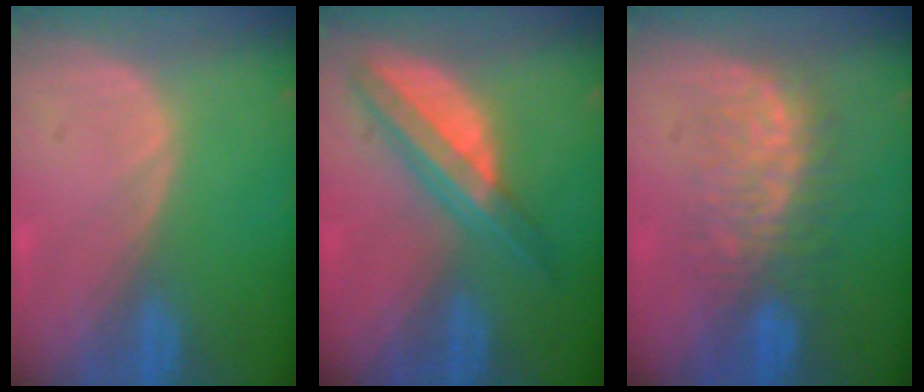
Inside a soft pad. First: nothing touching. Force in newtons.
{"total": 7.5, "press": 6.3, "slide": 4.0}
{"total": 7.6, "press": 7.5, "slide": 1.2}